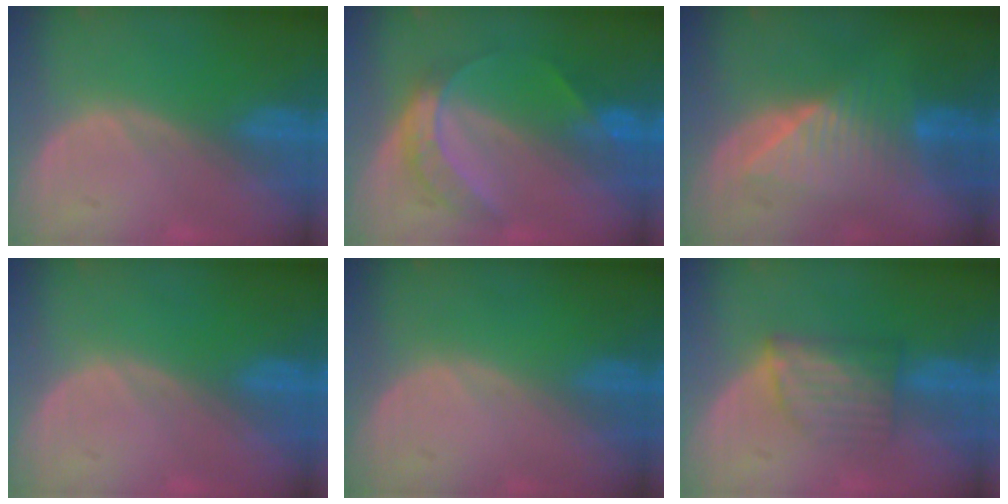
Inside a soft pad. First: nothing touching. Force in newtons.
{"total": 6.2, "press": 5.3, "slide": 3.2}
{"total": 6.4, "press": 6.4, "slide": 0.3}
{"total": 0.0}
{"total": 0.0}
{"total": 6.1, "press": 5.5, "slide": 2.6}